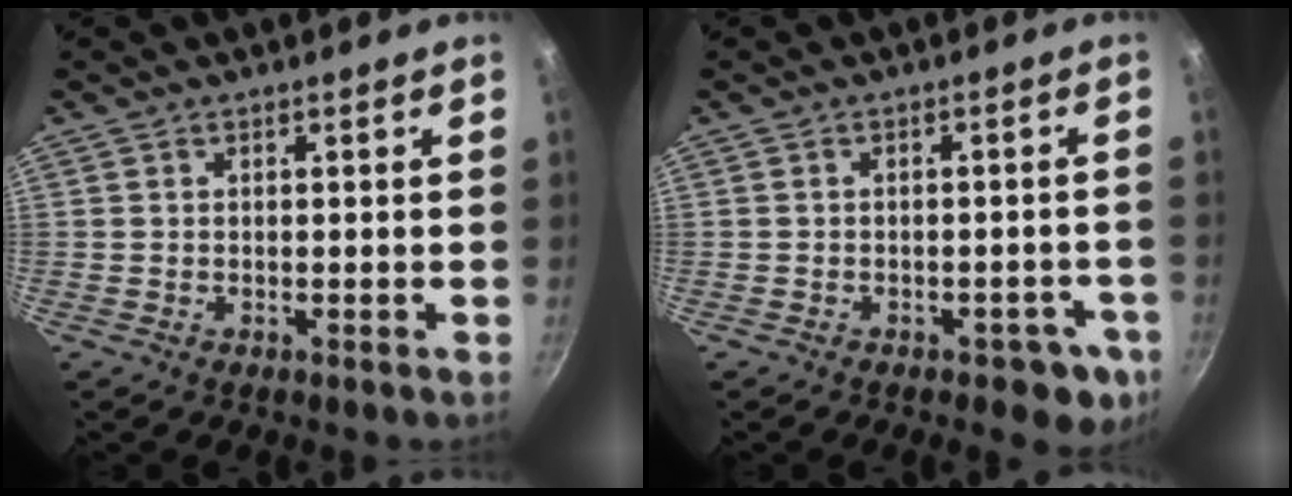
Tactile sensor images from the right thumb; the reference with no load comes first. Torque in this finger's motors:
{"motor_torque": [0.30, 0.39, -0.13, -0.01, 0.05]}